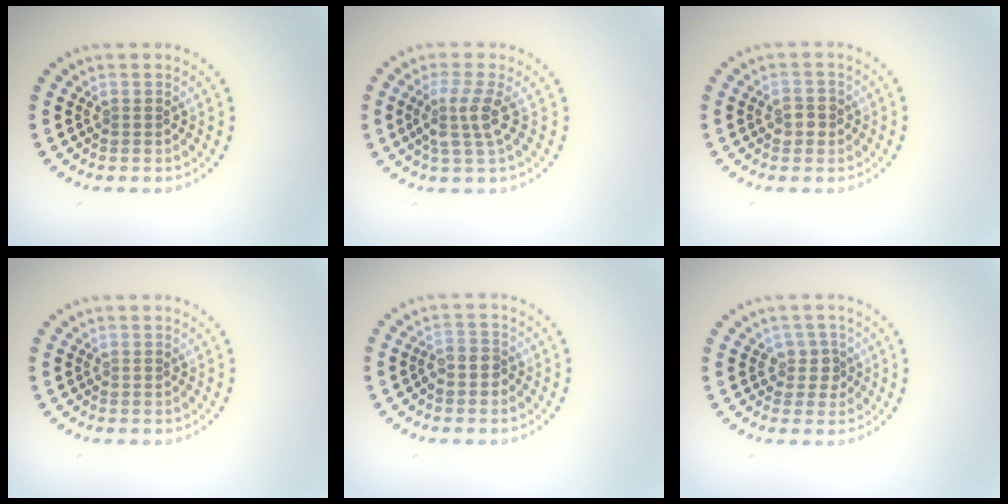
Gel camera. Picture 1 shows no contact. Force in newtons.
{"total": 2.8, "press": 2.1, "slide": 1.8}
{"total": 1.7, "press": 1.7, "slide": 0.3}
{"total": 0.0}
{"total": 2.0, "press": 1.8, "slide": 0.9}
{"total": 2.0, "press": 1.6, "slide": 1.1}